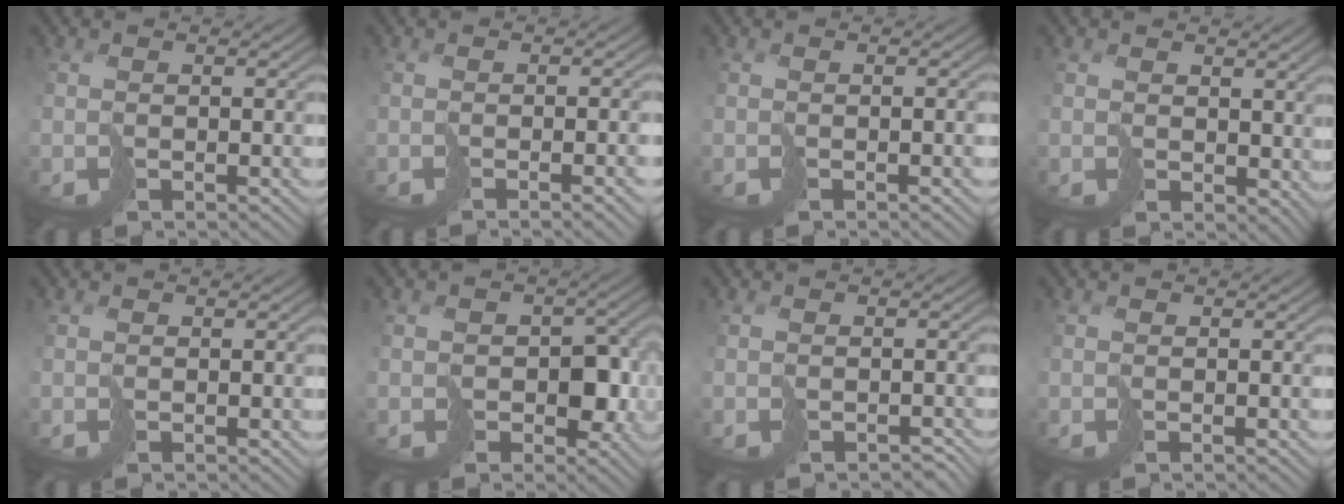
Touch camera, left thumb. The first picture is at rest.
{"total": 3.7, "force": [-1.2, 0.7, 3.4], "torque": [-0.046, 0.000, -0.020]}
{"total": 2.0, "force": [-0.4, 0.2, 2.0], "torque": [-0.028, 0.002, -0.010]}
{"total": 3.1, "force": [1.3, 2.3, 1.7], "torque": [-0.040, -0.010, 0.027]}
{"total": 0.0}
{"total": 5.9, "force": [-1.3, 4.4, 3.6], "torque": [-0.055, -0.009, -0.022]}
{"total": 1.3, "force": [-1.1, 0.6, 0.4], "torque": [-0.005, -0.005, -0.016]}
{"total": 0.0}